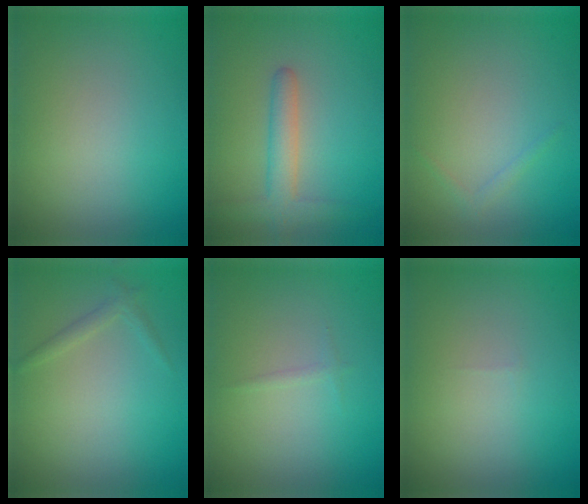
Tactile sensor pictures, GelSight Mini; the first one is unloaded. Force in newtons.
{"total": 3.4, "press": 3.4, "slide": 0.2}
{"total": 0.6, "press": 0.6, "slide": 0.1}
{"total": 1.1, "press": 1.1, "slide": 0.1}
{"total": 0.5, "press": 0.5, "slide": 0.1}
{"total": 0.0}